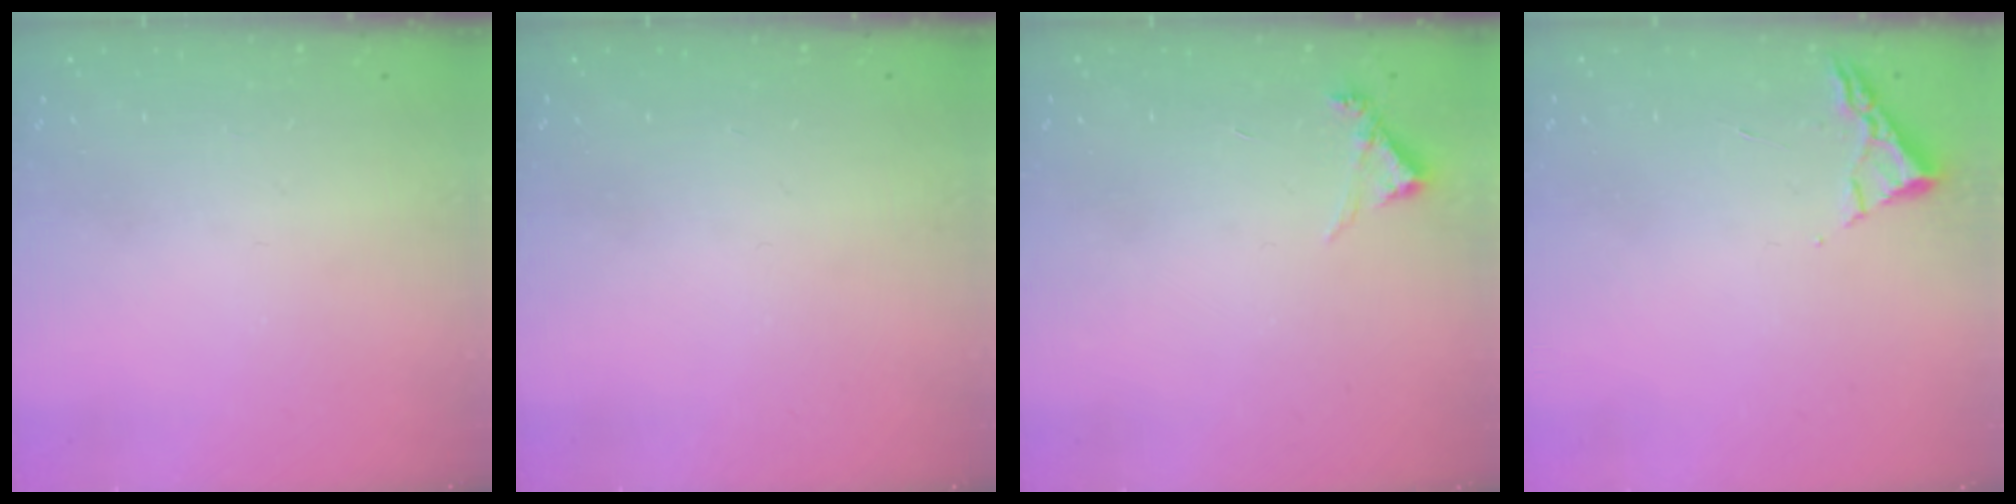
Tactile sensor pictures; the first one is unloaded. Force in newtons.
{"total": 0.0}
{"total": 5.0, "press": 5.0, "slide": 0.5}
{"total": 3.0, "press": 2.9, "slide": 0.4}